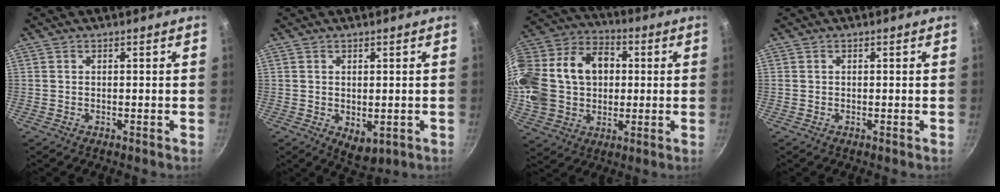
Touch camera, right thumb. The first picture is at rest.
{"total": 4.6, "force": [-0.5, 2.9, 3.5], "torque": [-0.042, -0.012, 0.002]}
{"total": 26.1, "force": [2.7, 19.9, 16.6], "torque": [-0.328, 0.048, 0.049]}
{"total": 0.0}